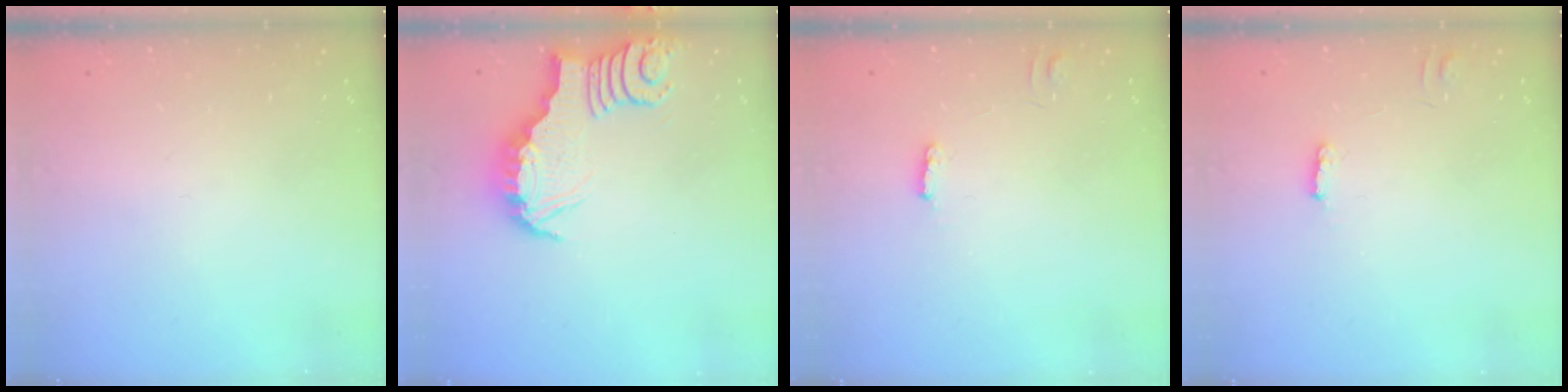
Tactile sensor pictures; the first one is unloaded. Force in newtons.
{"total": 4.1, "press": 4.1, "slide": 0.0}
{"total": 2.6, "press": 2.6, "slide": 0.4}
{"total": 2.6, "press": 2.6, "slide": 0.4}